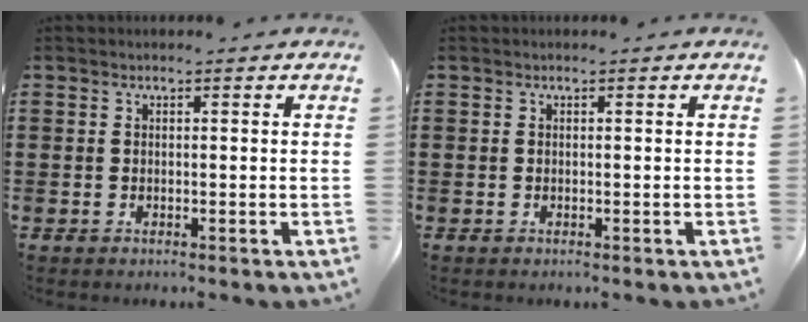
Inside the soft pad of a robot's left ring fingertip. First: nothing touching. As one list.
[{"total": 0.0}]